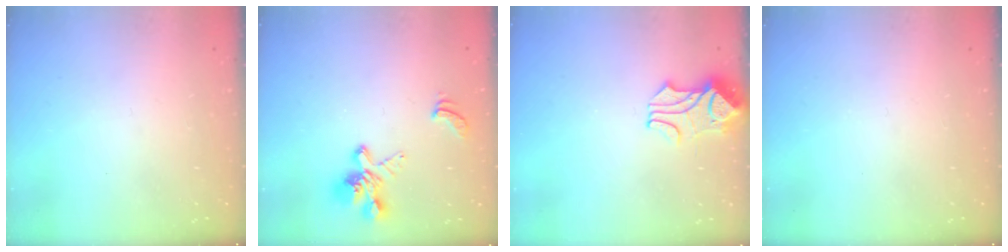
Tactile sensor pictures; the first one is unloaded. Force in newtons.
{"total": 4.8, "press": 4.5, "slide": 1.5}
{"total": 1.7, "press": 1.3, "slide": 1.0}
{"total": 0.0}